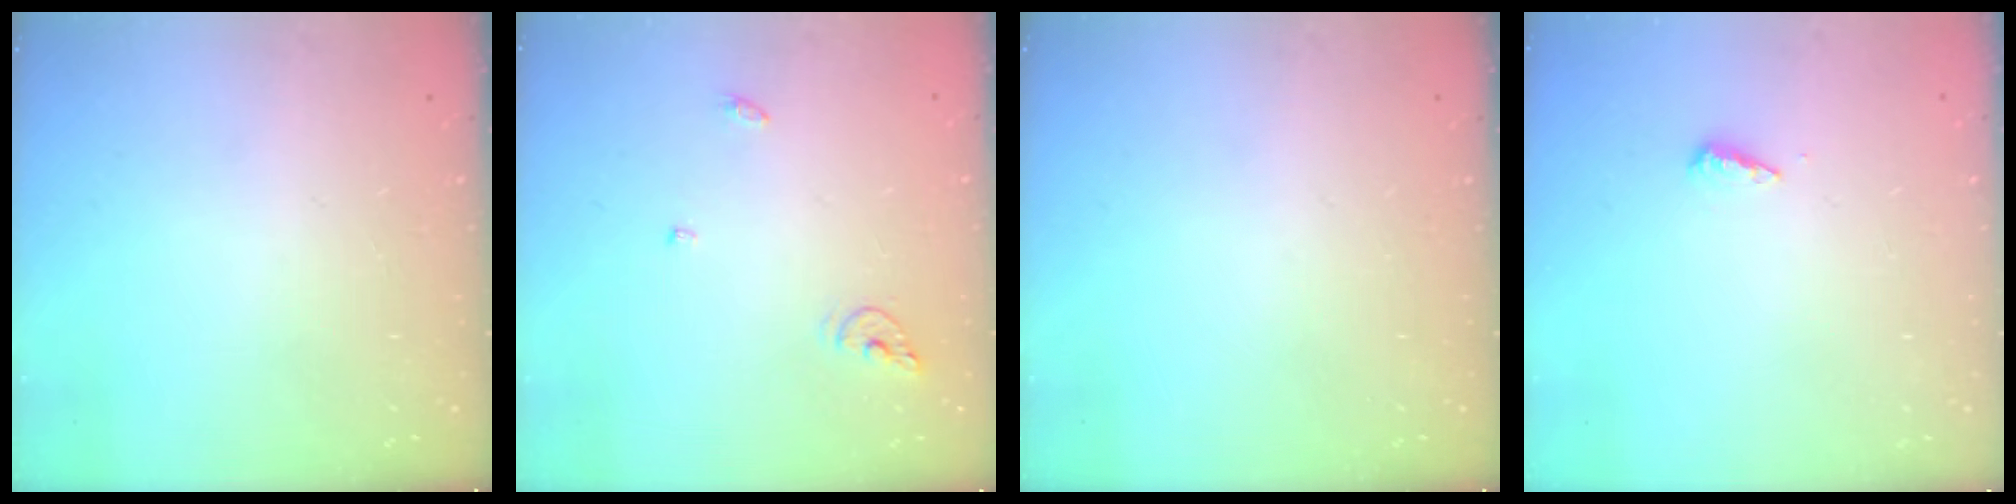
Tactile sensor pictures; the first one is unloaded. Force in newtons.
{"total": 6.1, "press": 6.1, "slide": 0.6}
{"total": 0.0}
{"total": 3.6, "press": 3.6, "slide": 0.4}